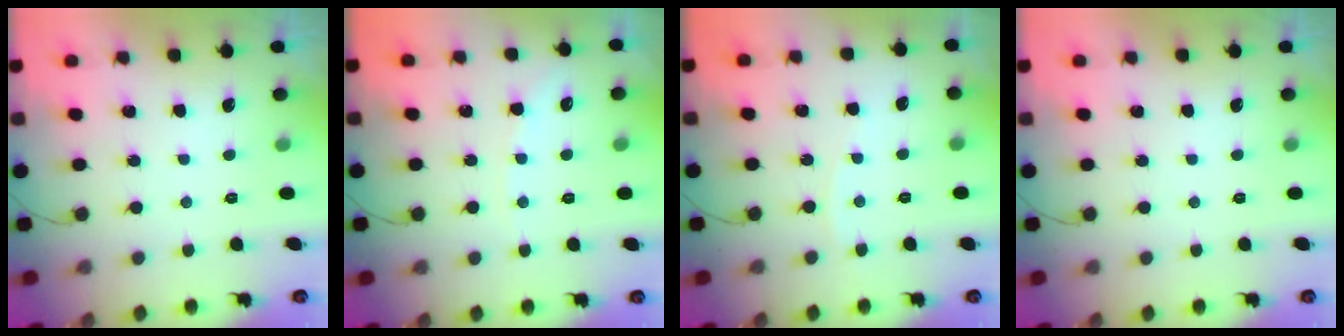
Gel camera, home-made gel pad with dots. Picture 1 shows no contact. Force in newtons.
{"total": 5.2, "press": 5.2, "slide": 0.7}
{"total": 4.4, "press": 4.4, "slide": 0.6}
{"total": 0.0}